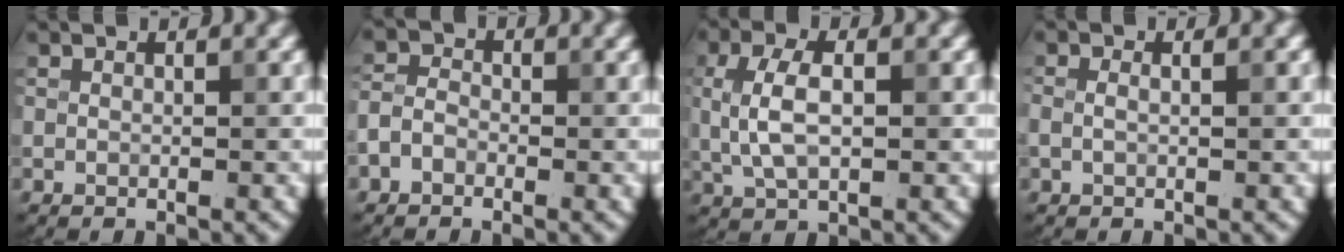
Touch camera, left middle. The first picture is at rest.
{"total": 1.9, "force": [-1.1, 1.3, 0.8], "torque": [-0.014, 0.006, -0.030]}
{"total": 4.5, "force": [0.2, 2.0, 4.0], "torque": [-0.084, 0.005, 0.005]}
{"total": 1.9, "force": [0.5, 0.9, 1.5], "torque": [-0.014, -0.002, -0.008]}